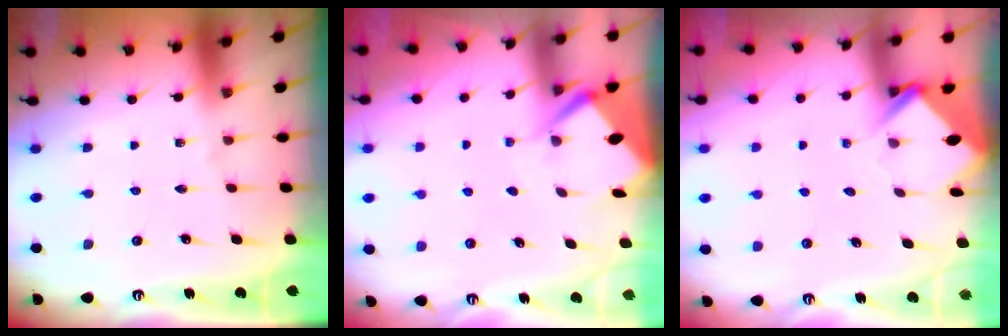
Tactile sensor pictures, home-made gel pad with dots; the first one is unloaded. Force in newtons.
{"total": 4.6, "press": 4.6, "slide": 0.4}
{"total": 3.9, "press": 3.8, "slide": 0.3}